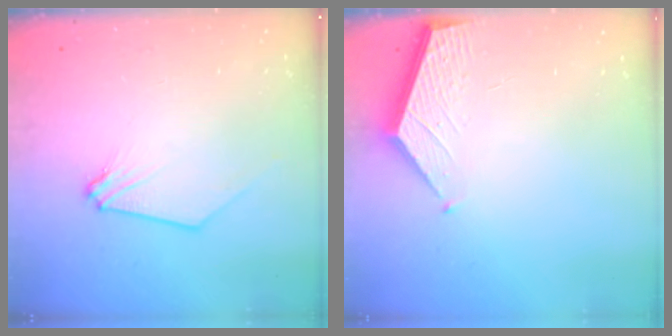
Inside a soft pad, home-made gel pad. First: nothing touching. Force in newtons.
{"total": 2.6, "press": 2.6, "slide": 0.4}